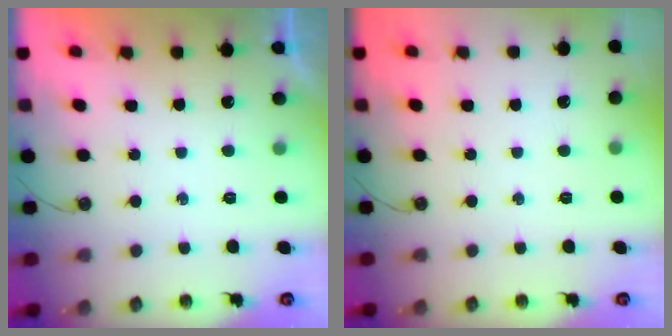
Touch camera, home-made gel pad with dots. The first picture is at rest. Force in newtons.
{"total": 0.0}